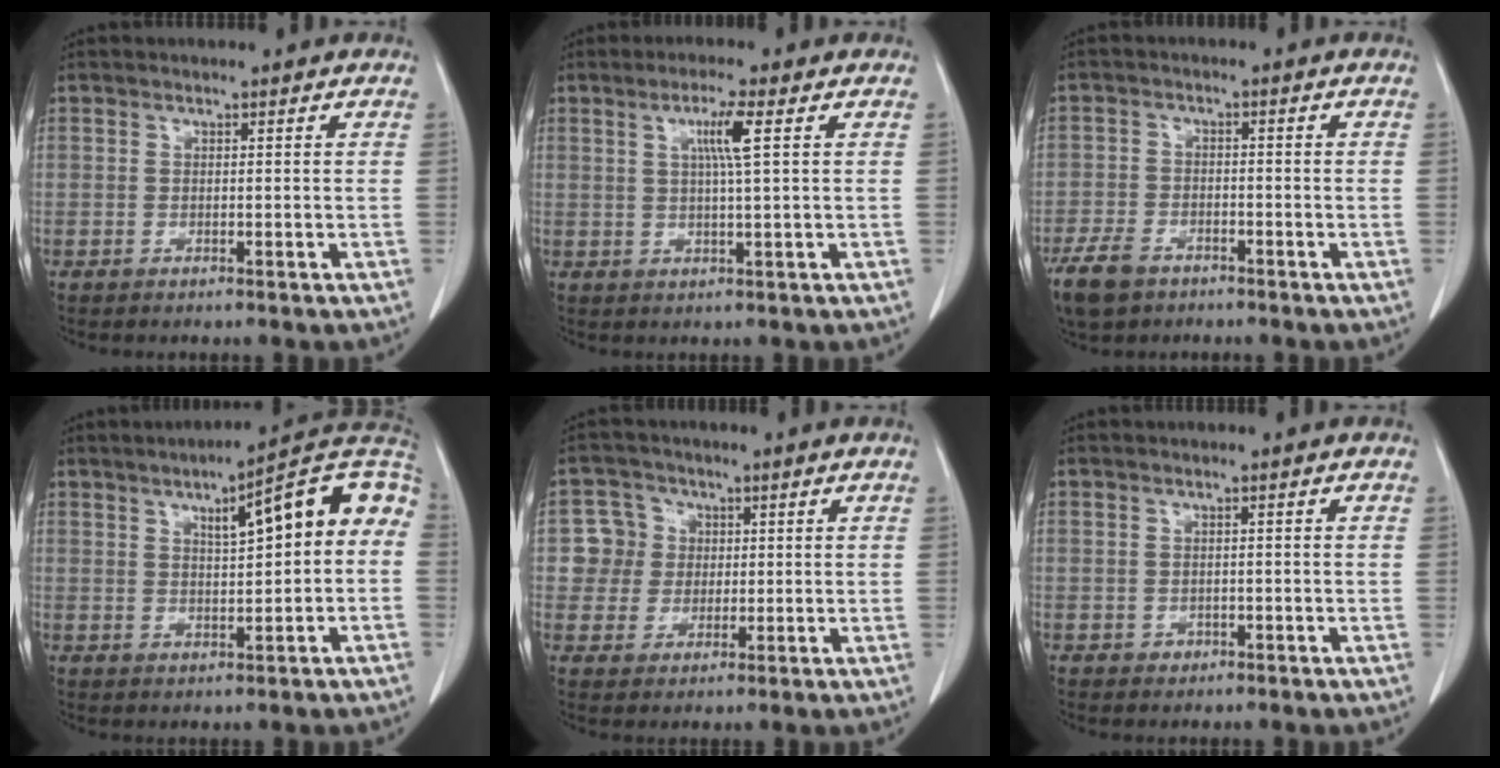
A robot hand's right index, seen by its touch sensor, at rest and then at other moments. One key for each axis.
{"total": 4.4, "fx": 1.4, "fy": -0.6, "fz": 4.2, "tx": -0.077, "ty": -0.001, "tz": 0.024}
{"total": 6.2, "fx": -4.2, "fy": 3.4, "fz": 2.9, "tx": -0.064, "ty": -0.005, "tz": -0.073}
{"total": 12.8, "fx": 2.9, "fy": 2.9, "fz": 12.1, "tx": -0.160, "ty": 0.039, "tz": 0.032}
{"total": 5.6, "fx": 0.8, "fy": 5.5, "fz": 0.3, "tx": 0.002, "ty": 0.018, "tz": 0.016}
{"total": 1.1, "fx": -0.4, "fy": 0.9, "fz": 0.2, "tx": -0.002, "ty": 0.004, "tz": -0.004}